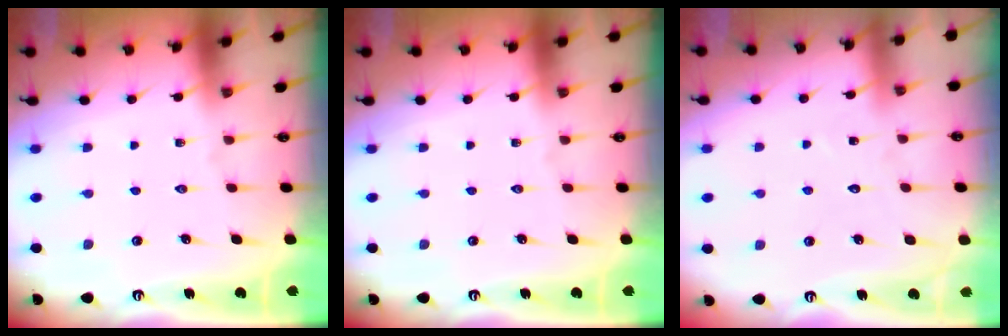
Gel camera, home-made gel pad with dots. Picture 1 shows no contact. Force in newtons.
{"total": 0.0}
{"total": 5.9, "press": 5.8, "slide": 0.5}